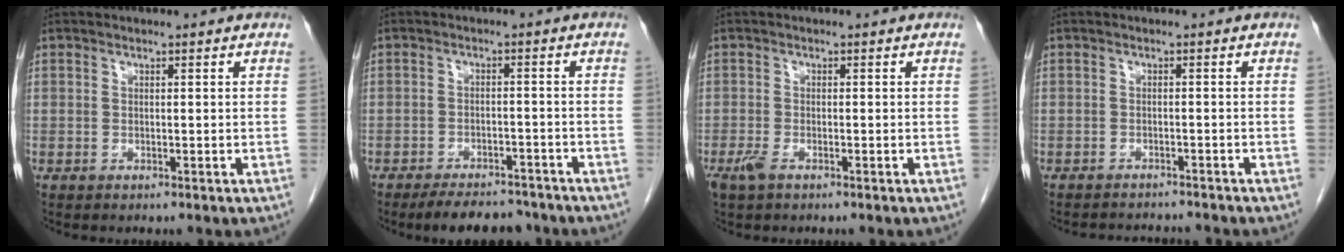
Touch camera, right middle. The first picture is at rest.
{"total": 8.0, "force": [-7.1, 2.7, 2.6], "torque": [-0.030, -0.001, -0.100]}
{"total": 2.1, "force": [-1.3, 0.7, 1.5], "torque": [-0.039, -0.004, -0.024]}
{"total": 4.0, "force": [-4.0, 0.0, 0.2], "torque": [0.004, -0.004, -0.058]}